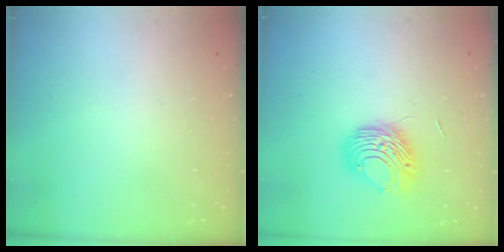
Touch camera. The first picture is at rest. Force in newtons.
{"total": 8.8, "press": 8.8, "slide": 0.3}